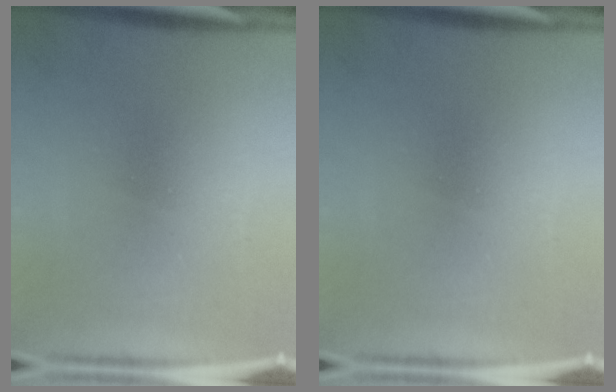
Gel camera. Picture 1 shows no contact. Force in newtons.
{"total": 0.0}